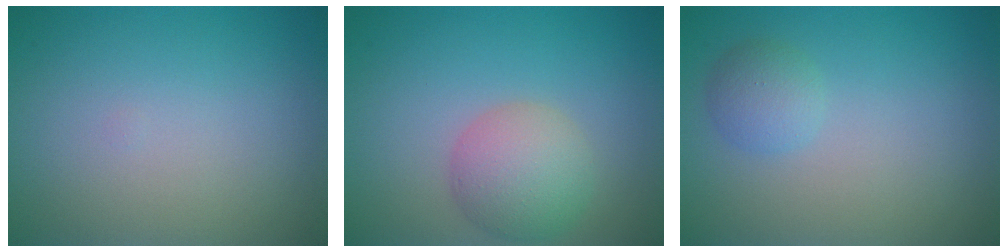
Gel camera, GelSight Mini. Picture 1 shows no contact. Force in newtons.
{"total": 4.3, "press": 4.3, "slide": 0.4}
{"total": 1.8, "press": 1.8, "slide": 0.1}